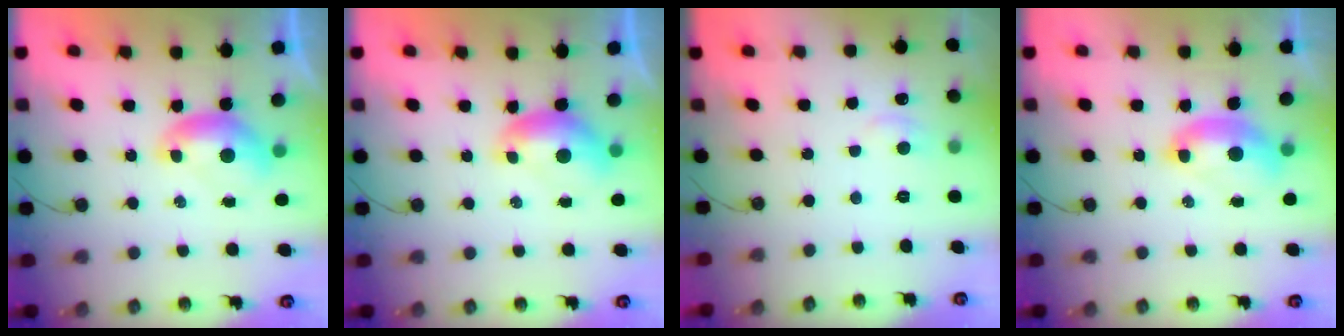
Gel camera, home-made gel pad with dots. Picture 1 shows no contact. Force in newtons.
{"total": 0.6, "press": 0.1, "slide": 0.6}
{"total": 0.9, "press": 0.4, "slide": 0.8}
{"total": 2.7, "press": 2.6, "slide": 0.6}